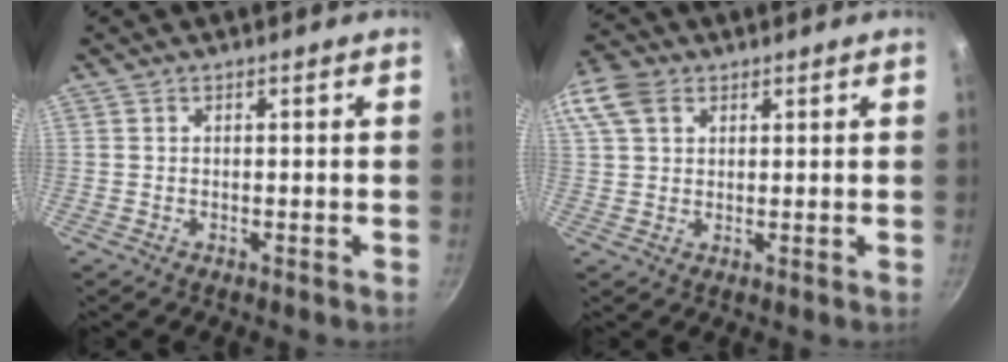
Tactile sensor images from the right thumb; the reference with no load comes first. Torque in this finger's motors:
{"motor_torque": [-0.38, 1.84, 0.34, -0.26, 0.12]}